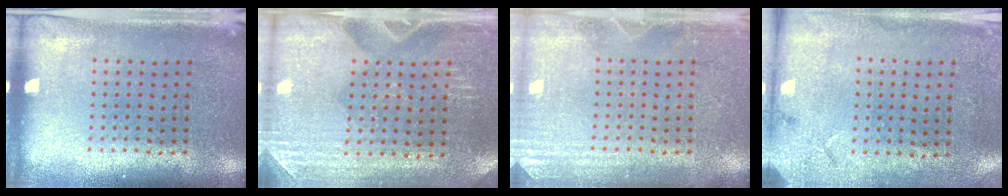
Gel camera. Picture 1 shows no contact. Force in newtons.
{"total": 3.0, "press": 2.9, "slide": 0.7}
{"total": 2.7, "press": 2.7, "slide": 0.3}
{"total": 2.7, "press": 2.2, "slide": 1.6}